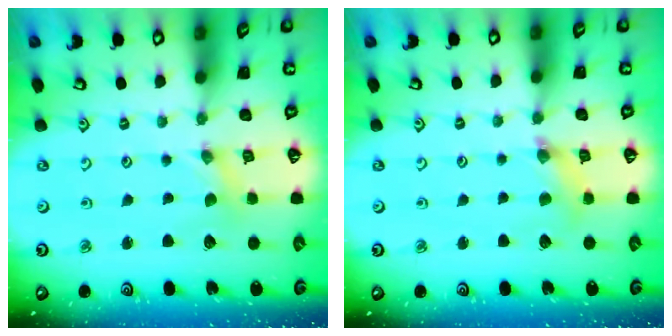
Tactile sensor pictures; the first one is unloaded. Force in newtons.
{"total": 4.2, "press": 4.2, "slide": 0.4}